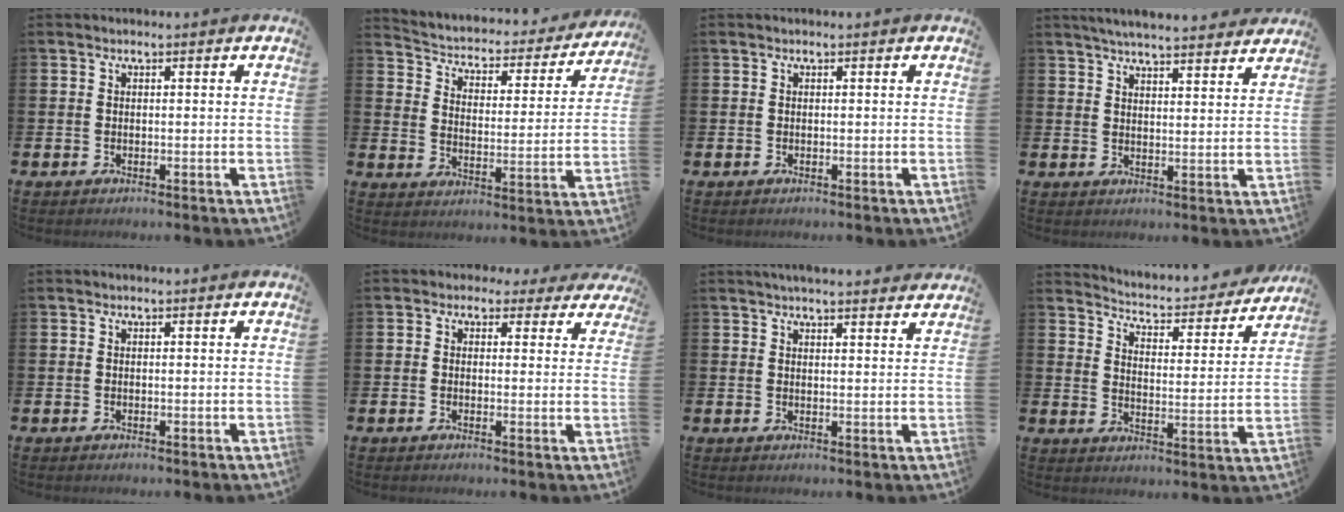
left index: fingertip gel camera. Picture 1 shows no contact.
{"total": 3.5, "force": [2.9, 1.6, 1.0], "torque": [-0.045, -0.027, 0.039]}
{"total": 0.0}
{"total": 5.1, "force": [5.0, 0.2, 1.0], "torque": [-0.029, -0.026, 0.089]}
{"total": 0.0}
{"total": 2.1, "force": [1.2, 1.7, 0.3], "torque": [-0.007, -0.003, 0.014]}
{"total": 3.2, "force": [3.2, 0.0, 0.6], "torque": [-0.016, -0.012, 0.058]}
{"total": 4.0, "force": [3.9, 0.7, 0.6], "torque": [-0.040, -0.038, 0.058]}